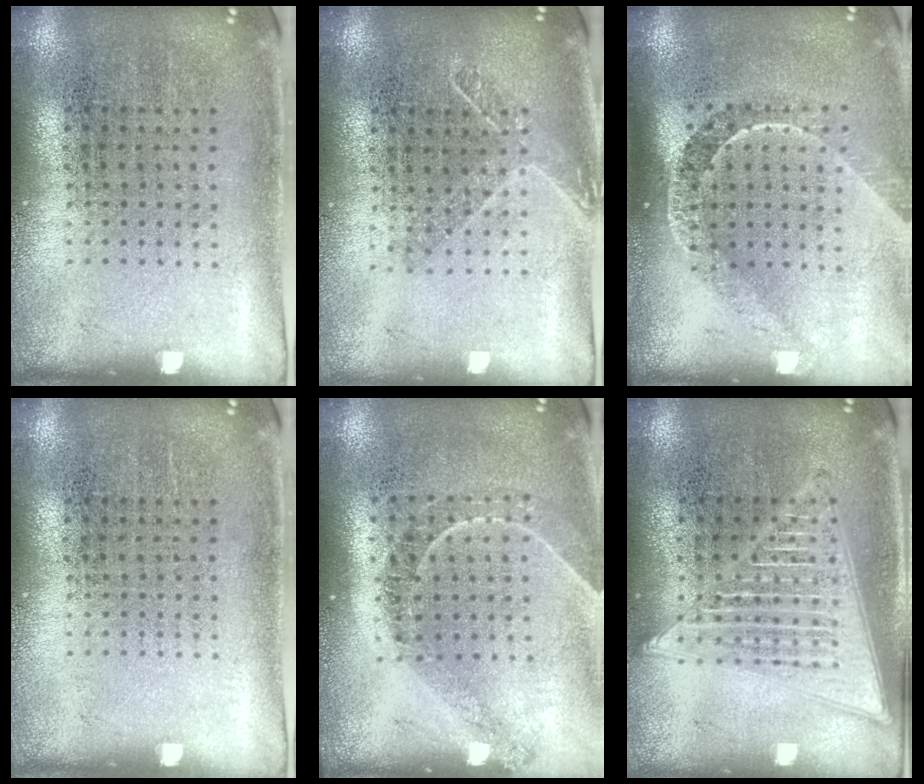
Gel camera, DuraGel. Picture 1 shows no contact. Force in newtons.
{"total": 1.5, "press": 1.2, "slide": 0.9}
{"total": 2.2, "press": 1.6, "slide": 1.4}
{"total": 0.0}
{"total": 1.2, "press": 1.1, "slide": 0.4}
{"total": 3.1, "press": 3.0, "slide": 0.4}